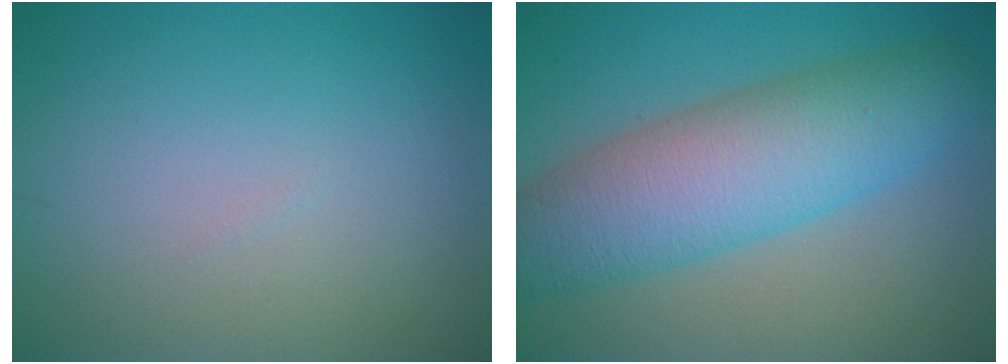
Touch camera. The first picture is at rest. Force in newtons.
{"total": 8.6, "press": 8.6, "slide": 0.1}